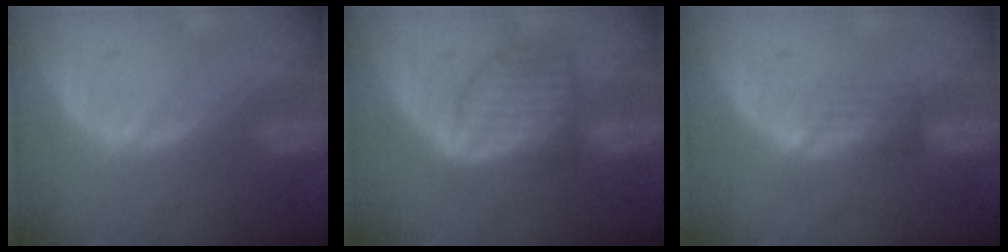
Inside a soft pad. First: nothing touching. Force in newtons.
{"total": 6.5, "press": 6.5, "slide": 0.1}
{"total": 2.8, "press": 2.5, "slide": 1.4}